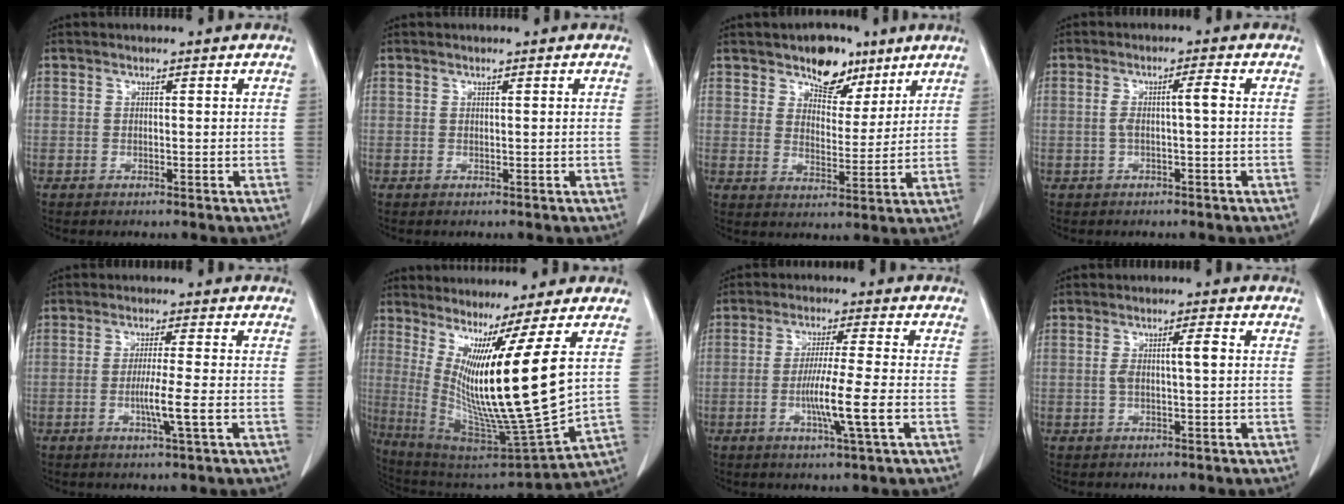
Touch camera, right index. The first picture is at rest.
{"total": 0.0}
{"total": 8.0, "force": [5.5, 4.5, 3.8], "torque": [-0.045, 0.003, 0.087]}
{"total": 3.2, "force": [-0.1, 0.0, 3.2], "torque": [-0.063, 0.012, 0.002]}
{"total": 5.1, "force": [-1.3, -0.6, 4.9], "torque": [-0.088, -0.010, -0.025]}
{"total": 16.1, "force": [4.1, -1.3, 15.6], "torque": [-0.280, -0.045, 0.082]}
{"total": 8.2, "force": [-2.1, -0.7, 7.9], "torque": [-0.143, -0.015, -0.041]}
{"total": 3.7, "force": [0.3, 0.3, 3.7], "torque": [-0.069, 0.010, 0.007]}